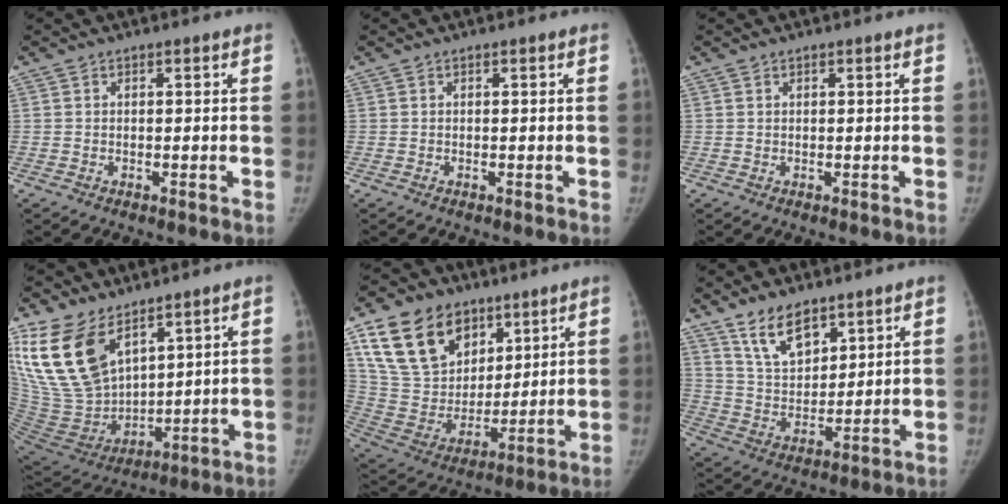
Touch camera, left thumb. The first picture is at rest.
{"total": 0.0}
{"total": 0.0}
{"total": 19.3, "force": [11.0, 10.6, 11.7], "torque": [-0.219, -0.058, 0.231]}
{"total": 20.9, "force": [11.2, 14.5, 10.1], "torque": [-0.161, -0.035, 0.215]}
{"total": 10.4, "force": [7.1, 5.3, 5.4], "torque": [-0.070, -0.046, 0.141]}